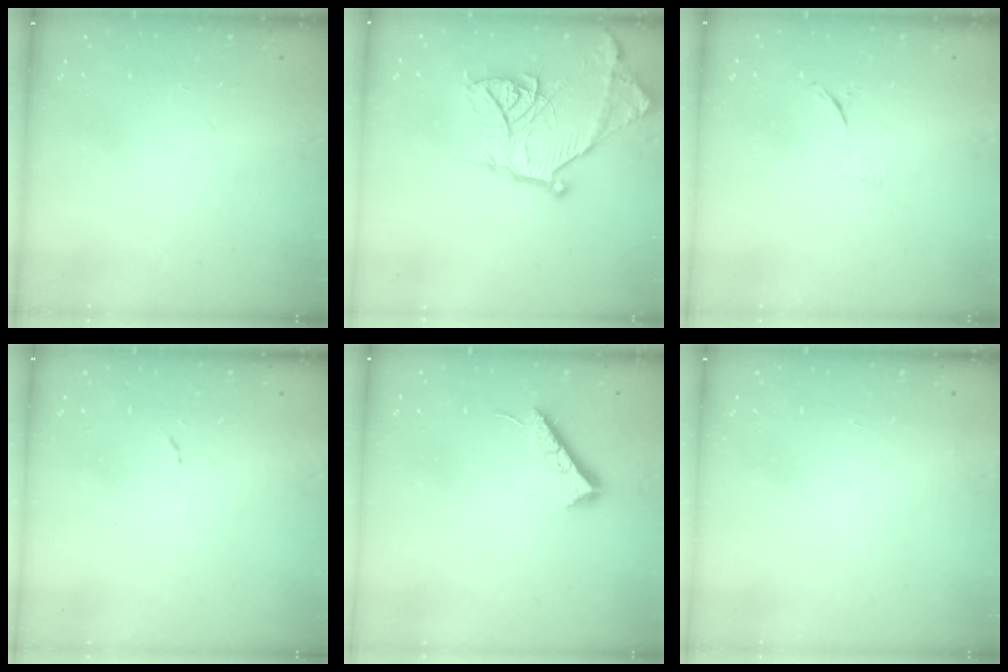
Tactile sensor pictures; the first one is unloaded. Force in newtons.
{"total": 18.7, "press": 18.6, "slide": 1.4}
{"total": 4.2, "press": 4.0, "slide": 1.4}
{"total": 4.6, "press": 4.6, "slide": 0.6}
{"total": 7.3, "press": 7.3, "slide": 0.6}
{"total": 3.6, "press": 3.6, "slide": 0.1}